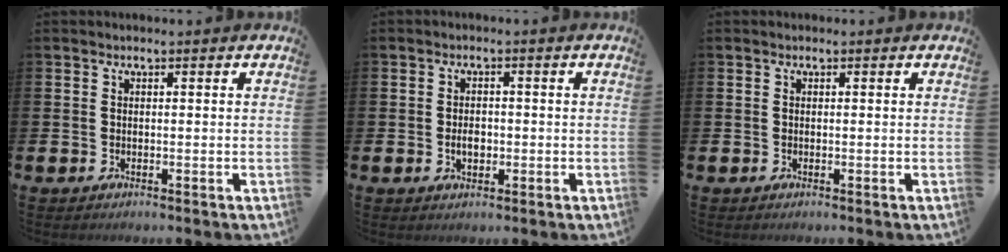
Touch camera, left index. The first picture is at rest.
{"total": 2.3, "force": [-0.5, 1.6, 1.6], "torque": [-0.015, -0.002, -0.014]}
{"total": 0.0}